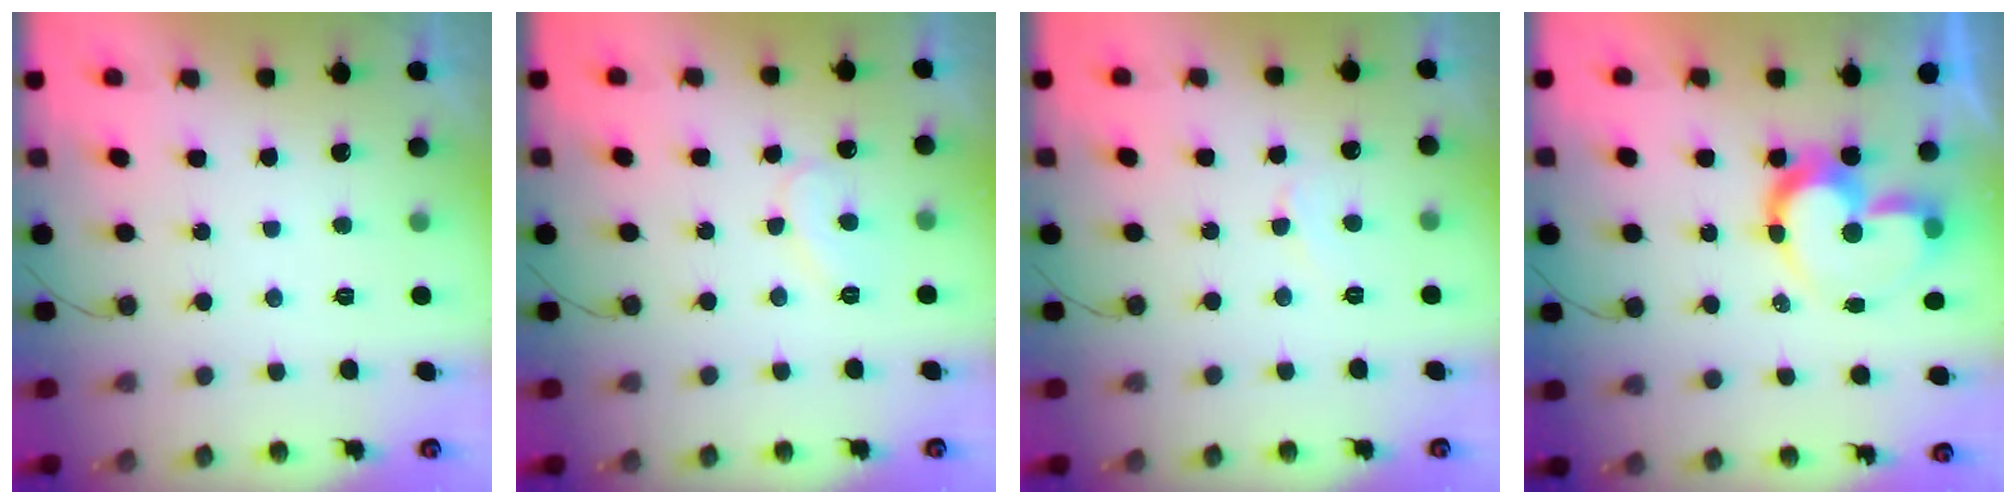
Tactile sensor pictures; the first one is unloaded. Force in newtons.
{"total": 7.5, "press": 7.5, "slide": 0.6}
{"total": 3.7, "press": 3.6, "slide": 0.4}
{"total": 11.8, "press": 11.8, "slide": 1.3}